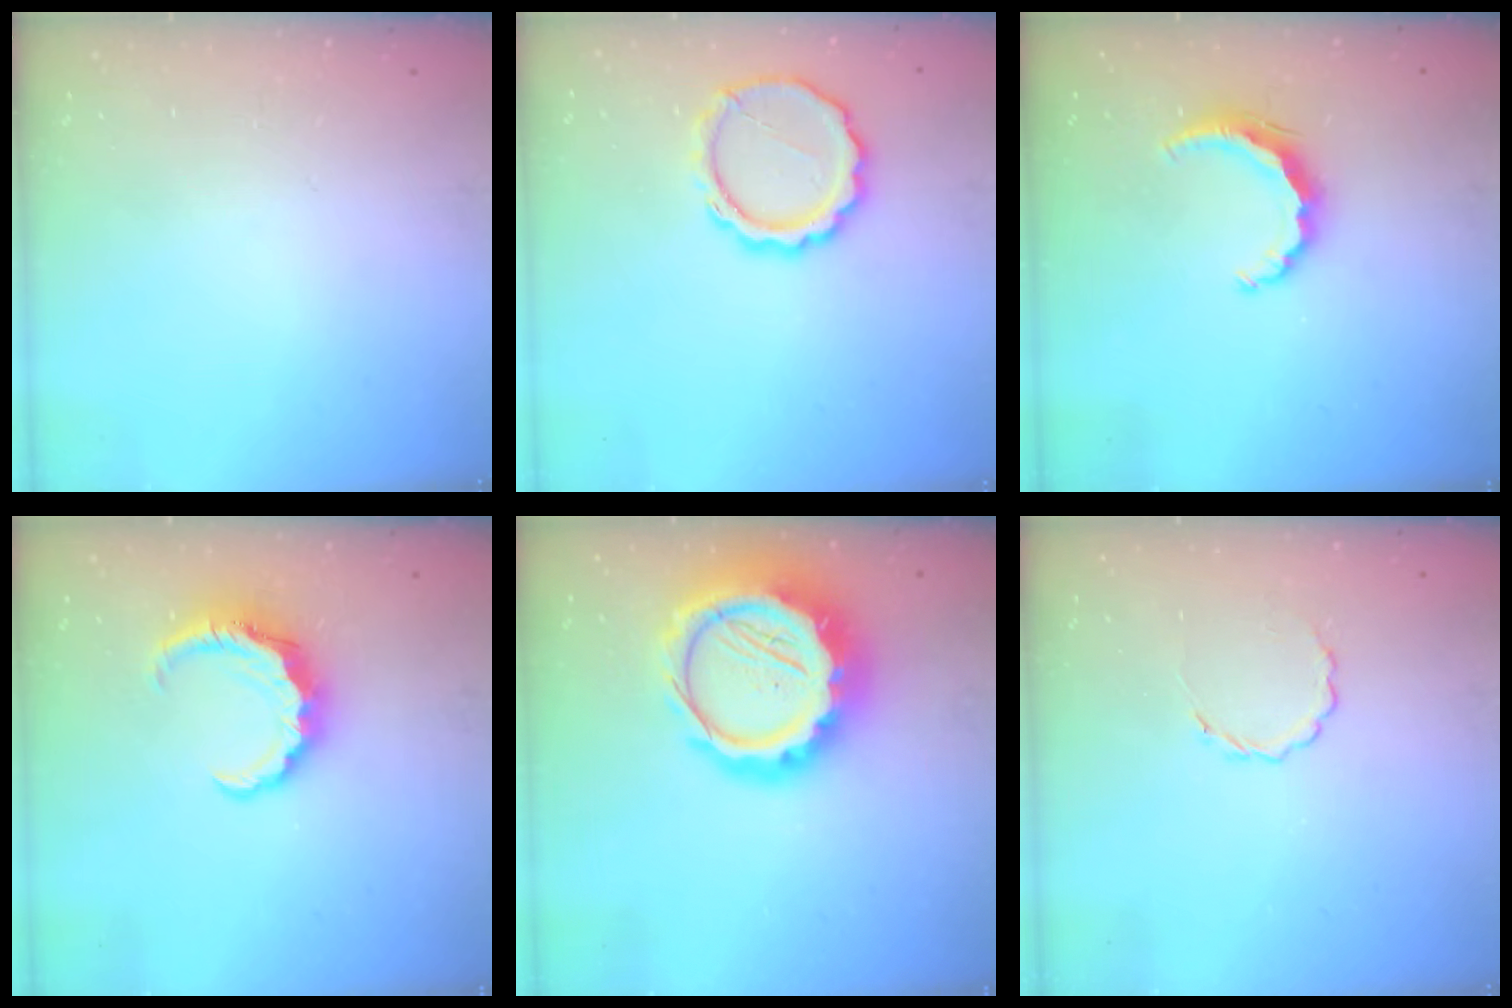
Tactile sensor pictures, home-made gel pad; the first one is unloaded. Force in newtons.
{"total": 11.3, "press": 11.0, "slide": 2.2}
{"total": 7.2, "press": 7.1, "slide": 0.9}
{"total": 7.7, "press": 7.6, "slide": 1.1}
{"total": 19.3, "press": 18.9, "slide": 3.9}
{"total": 3.1, "press": 3.0, "slide": 1.1}